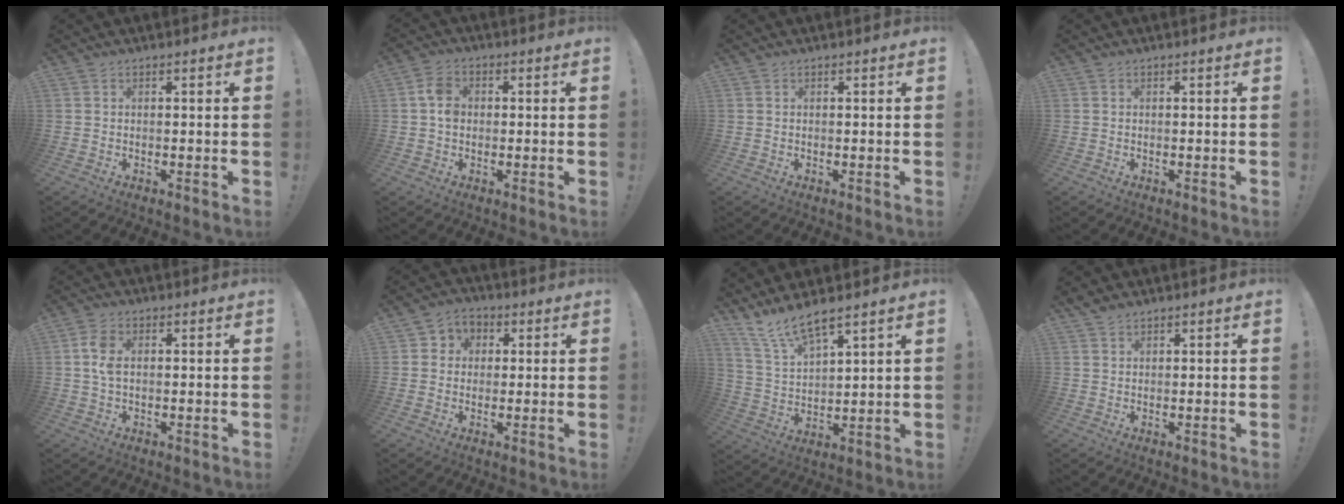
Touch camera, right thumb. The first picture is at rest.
{"total": 5.6, "force": [0.1, 4.2, 3.7], "torque": [-0.064, 0.009, 0.003]}
{"total": 0.0}
{"total": 0.0}
{"total": 5.2, "force": [0.8, 3.0, 4.1], "torque": [-0.090, 0.004, 0.013]}
{"total": 4.9, "force": [0.1, 4.7, 1.4], "torque": [-0.022, 0.011, 0.002]}
{"total": 9.7, "force": [8.4, 2.0, 4.4], "torque": [-0.101, -0.047, 0.157]}
{"total": 1.9, "force": [1.6, 0.7, 0.7], "torque": [-0.015, -0.006, 0.030]}